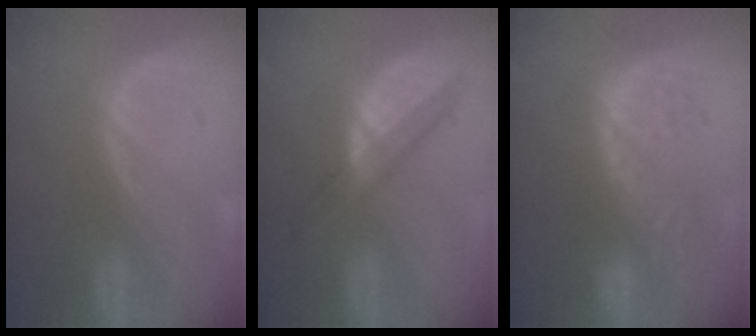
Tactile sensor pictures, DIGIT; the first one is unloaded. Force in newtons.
{"total": 5.7, "press": 5.6, "slide": 1.3}
{"total": 8.6, "press": 8.5, "slide": 1.5}